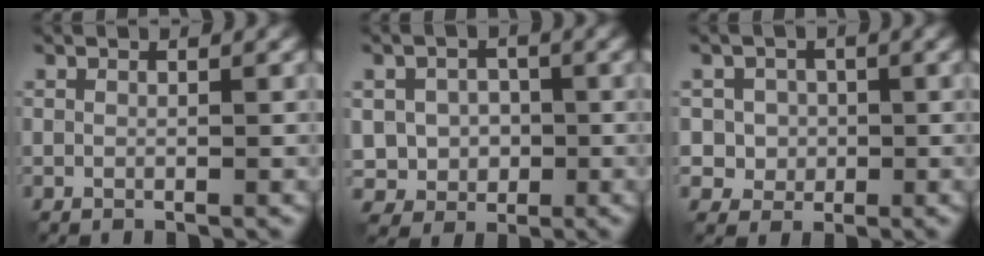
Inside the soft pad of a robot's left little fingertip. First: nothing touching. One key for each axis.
{"total": 4.0, "fx": -0.2, "fy": 3.7, "fz": 1.6, "tx": -0.020, "ty": -0.003, "tz": -0.016}
{"total": 3.3, "fx": 0.3, "fy": 3.2, "fz": 0.8, "tx": -0.003, "ty": 0.004, "tz": 0.008}